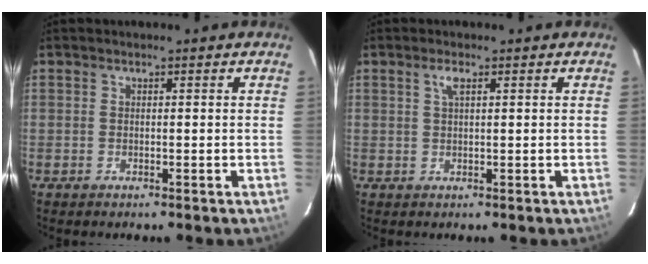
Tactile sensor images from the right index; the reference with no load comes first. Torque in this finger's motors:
{"motor_torque": [0.26, 0.10, 0.03, 0.03]}